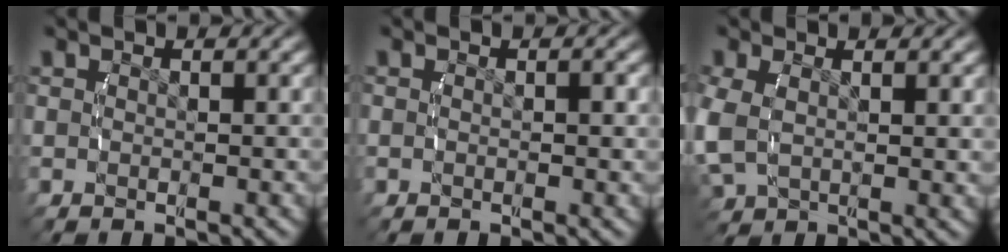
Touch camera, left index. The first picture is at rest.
{"total": 1.1, "force": [-0.2, 0.6, 0.9], "torque": [-0.018, 0.000, -0.006]}
{"total": 3.5, "force": [0.6, 2.5, 2.4], "torque": [-0.078, -0.017, 0.027]}